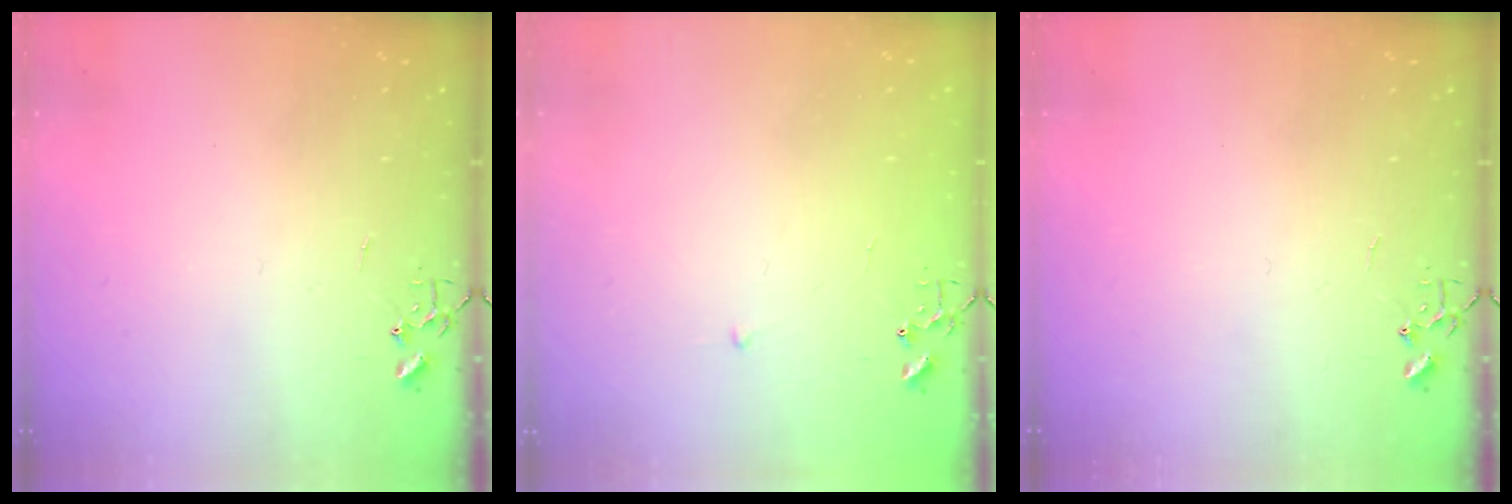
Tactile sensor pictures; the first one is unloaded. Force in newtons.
{"total": 2.3, "press": 2.3, "slide": 0.3}
{"total": 0.0}